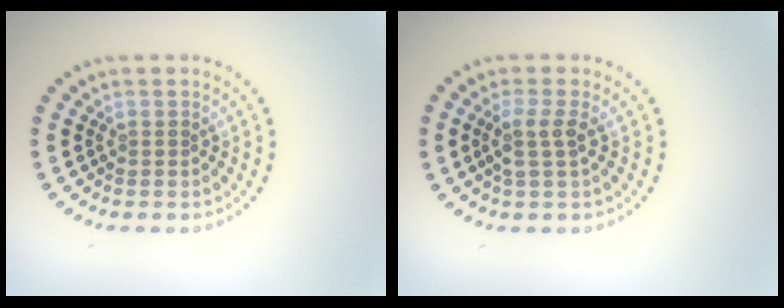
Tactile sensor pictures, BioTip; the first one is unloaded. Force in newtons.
{"total": 2.1, "press": 1.7, "slide": 1.2}